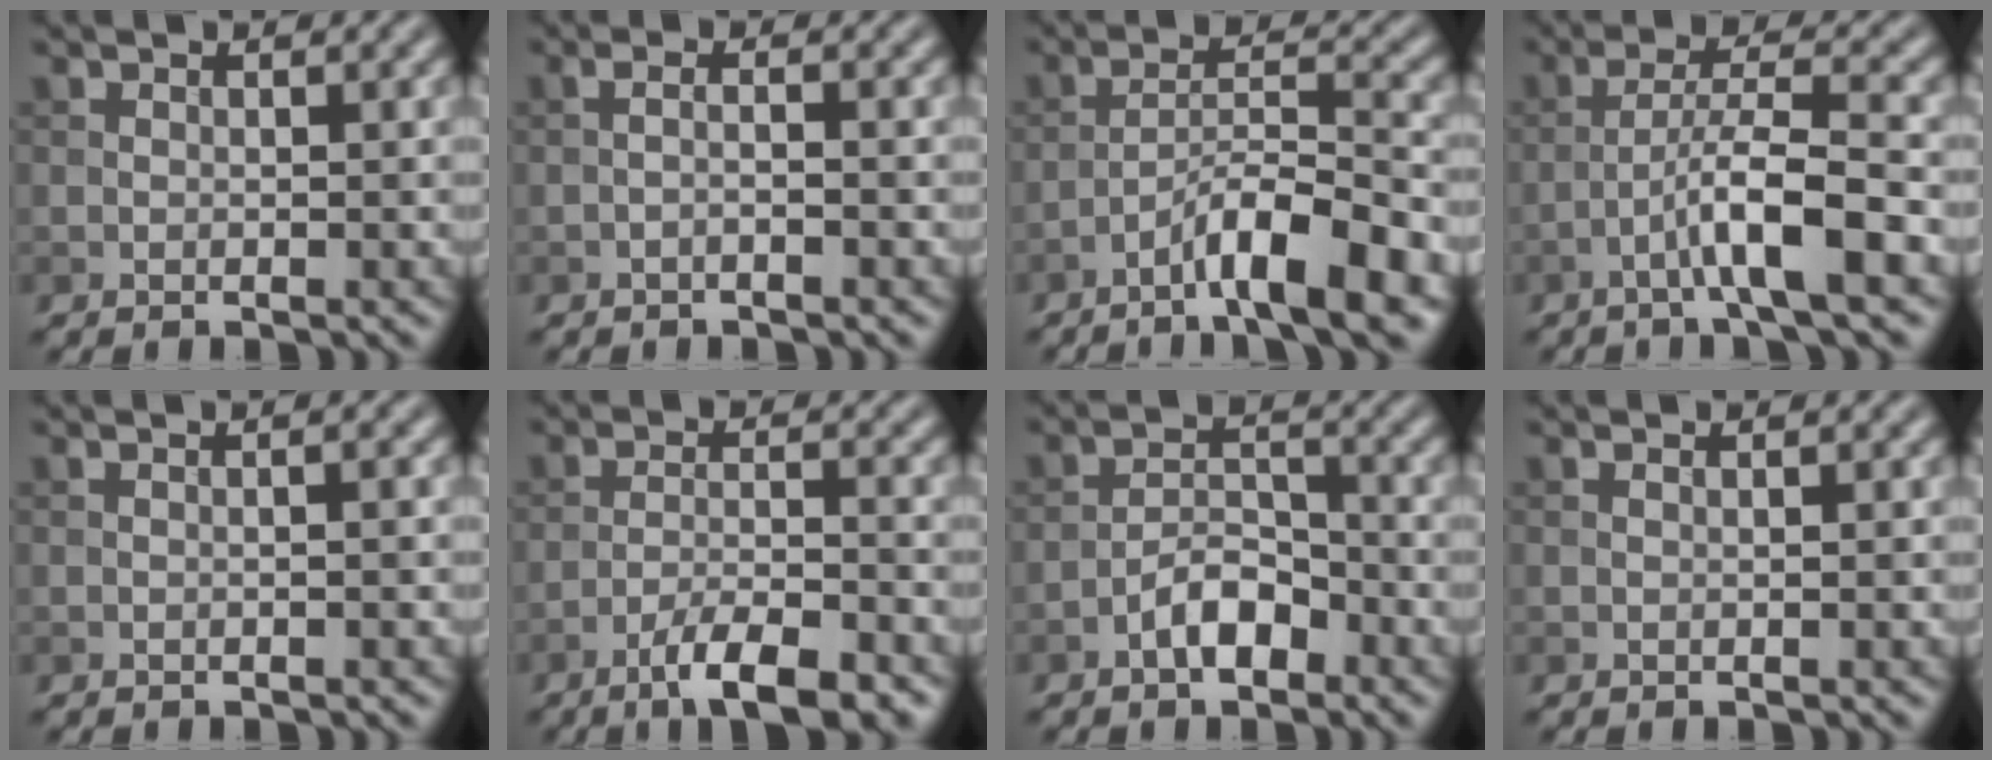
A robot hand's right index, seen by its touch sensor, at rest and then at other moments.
{"total": 1.2, "force": [-0.6, 0.2, 1.1], "torque": [-0.022, 0.004, -0.014]}
{"total": 7.0, "force": [-4.3, 1.0, 5.4], "torque": [-0.088, 0.013, -0.075]}
{"total": 5.5, "force": [-2.5, 0.4, 4.9], "torque": [-0.083, 0.019, -0.047]}
{"total": 1.6, "force": [0.3, 0.6, 1.5], "torque": [-0.013, -0.005, -0.004]}
{"total": 5.7, "force": [-3.8, 1.2, 4.0], "torque": [-0.068, 0.003, -0.065]}
{"total": 3.4, "force": [-2.1, 1.5, 2.2], "torque": [-0.032, 0.012, -0.040]}
{"total": 0.6, "force": [0.3, 0.2, 0.5], "torque": [-0.007, 0.001, -0.003]}